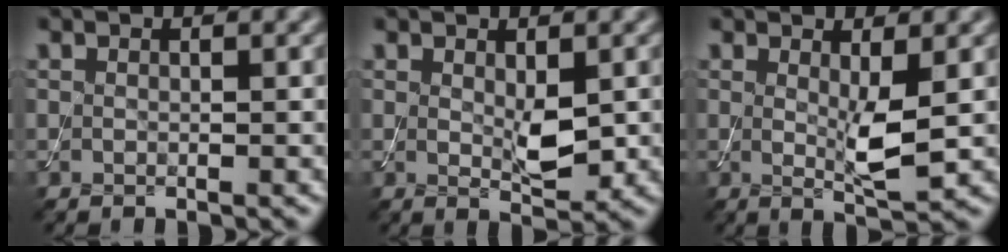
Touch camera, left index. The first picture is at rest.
{"total": 2.9, "force": [0.4, 1.2, 2.6], "torque": [-0.046, -0.006, 0.011]}
{"total": 3.1, "force": [0.4, 0.5, 3.0], "torque": [-0.055, -0.011, 0.011]}